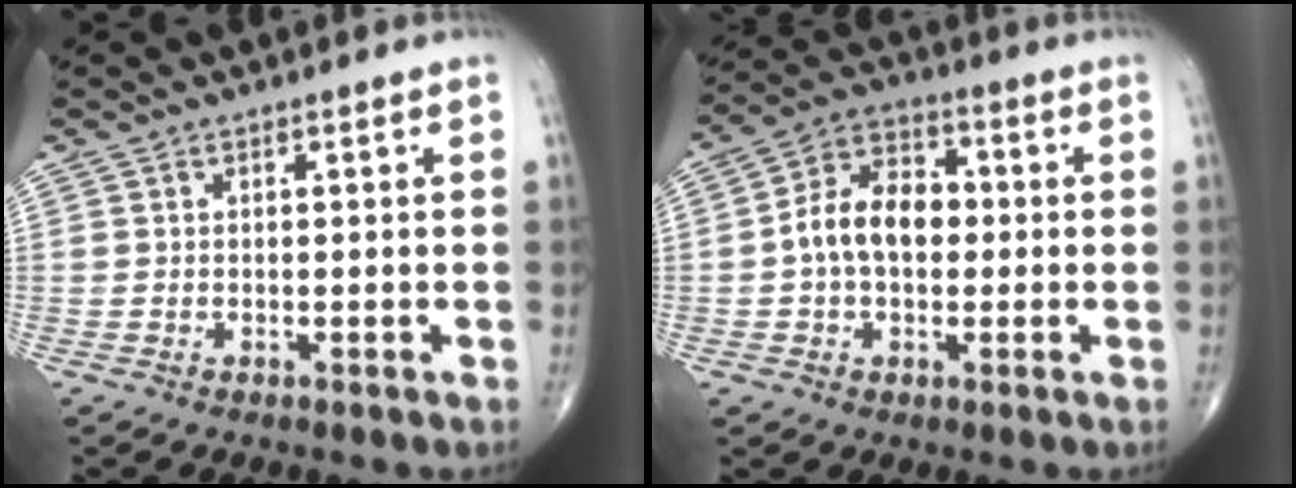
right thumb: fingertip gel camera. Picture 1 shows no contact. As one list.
[{"total": 11.2, "force": [-0.2, 7.5, 8.3], "torque": [-0.131, 0.030, -0.015]}]